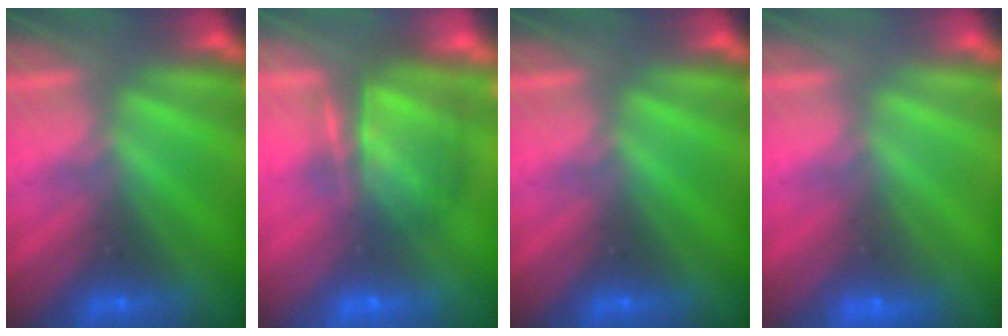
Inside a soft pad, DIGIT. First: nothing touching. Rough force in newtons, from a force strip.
{"total": 7.2}
{"total": 0.0}
{"total": 1.8}